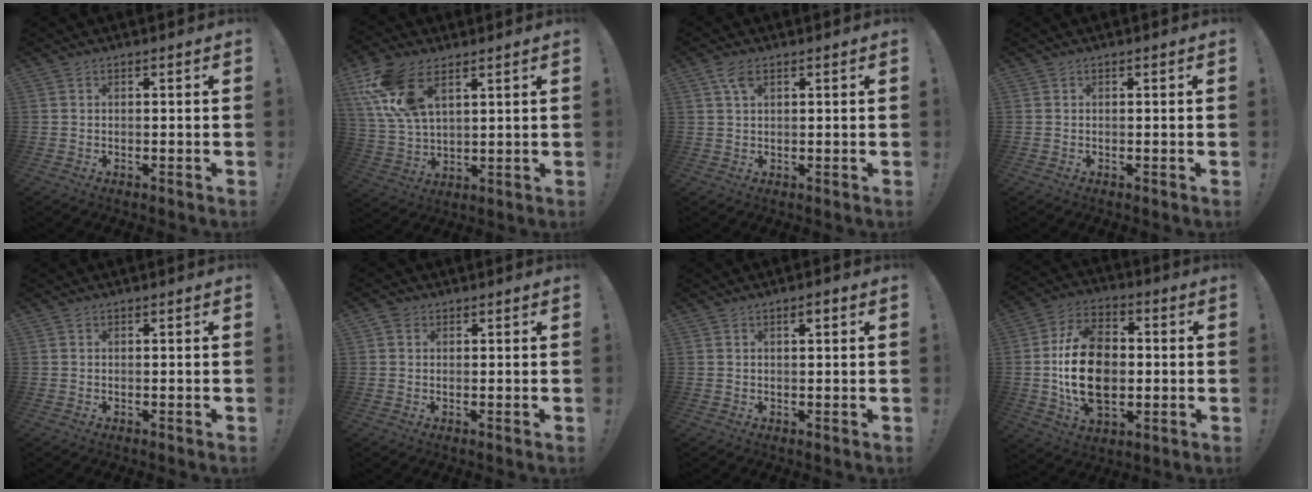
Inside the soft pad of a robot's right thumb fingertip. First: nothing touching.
{"total": 15.3, "force": [7.5, 8.5, 10.2], "torque": [-0.210, -0.019, 0.142]}
{"total": 3.8, "force": [1.8, 1.8, 2.8], "torque": [-0.055, -0.002, 0.033]}
{"total": 0.0}
{"total": 0.0}
{"total": 2.2, "force": [1.1, 1.8, 0.6], "torque": [-0.011, -0.001, 0.020]}
{"total": 2.0, "force": [1.1, 0.5, 1.6], "torque": [-0.018, -0.002, 0.014]}
{"total": 20.5, "force": [-1.0, 14.2, 14.8], "torque": [-0.248, 0.006, -0.015]}